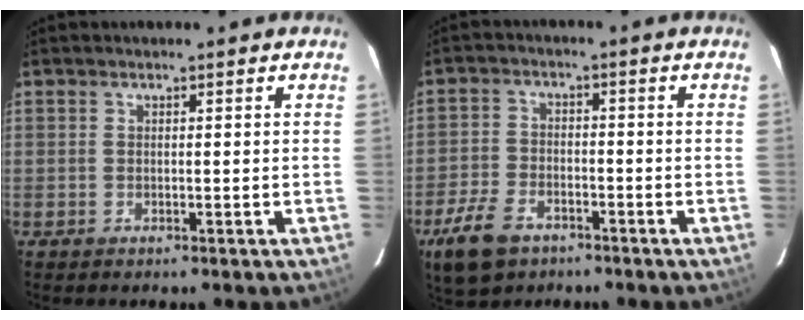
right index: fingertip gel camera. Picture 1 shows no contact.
{"total": 9.4, "force": [-5.9, 5.6, 4.8], "torque": [-0.129, -0.001, -0.111]}